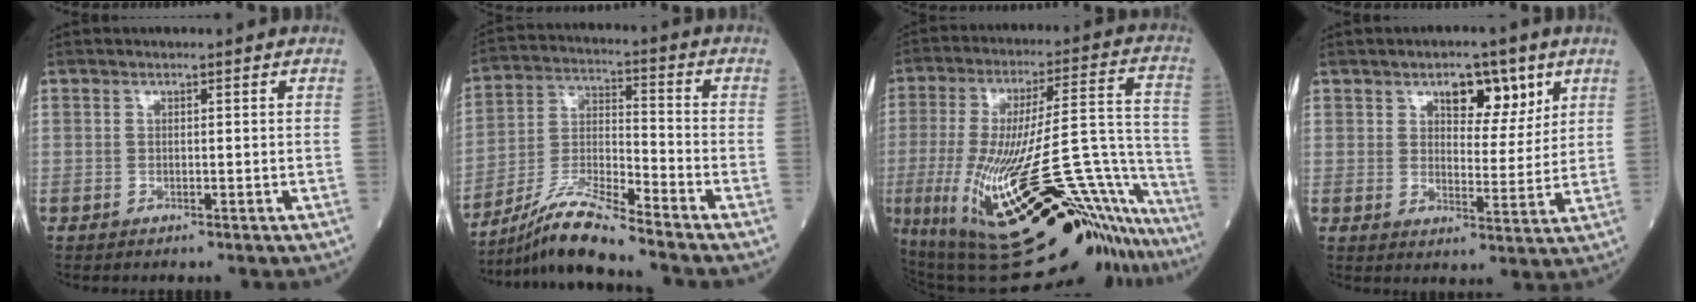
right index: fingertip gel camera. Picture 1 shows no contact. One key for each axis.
{"total": 10.0, "fx": -8.9, "fy": -1.1, "fz": 4.3, "tx": -0.093, "ty": -0.012, "tz": -0.170}
{"total": 33.0, "fx": -20.6, "fy": 4.8, "fz": 25.3, "tx": -0.312, "ty": 0.014, "tz": -0.305}
{"total": 7.1, "fx": 4.1, "fy": 3.3, "fz": 4.8, "tx": -0.065, "ty": 0.003, "tz": 0.061}